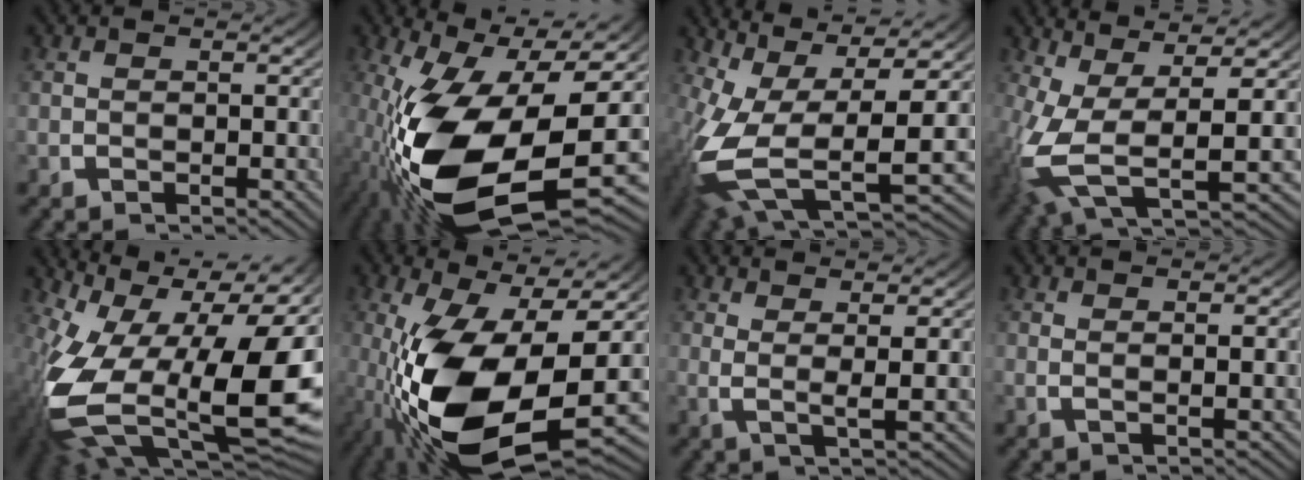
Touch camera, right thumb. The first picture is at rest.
{"total": 21.5, "force": [-2.7, 11.8, 17.8], "torque": [-0.359, -0.073, 0.001]}
{"total": 14.9, "force": [-0.6, 8.7, 12.0], "torque": [-0.255, -0.044, 0.015]}
{"total": 10.3, "force": [0.0, 5.5, 8.7], "torque": [-0.194, -0.033, 0.016]}
{"total": 23.5, "force": [-2.4, 14.0, 18.7], "torque": [-0.362, -0.091, 0.013]}
{"total": 18.4, "force": [-2.5, 9.7, 15.4], "torque": [-0.309, -0.066, -0.001]}
{"total": 2.9, "force": [1.6, 0.0, 2.4], "torque": [-0.051, -0.006, 0.032]}
{"total": 1.0, "force": [0.7, -0.2, 0.7], "torque": [-0.016, -0.004, 0.015]}